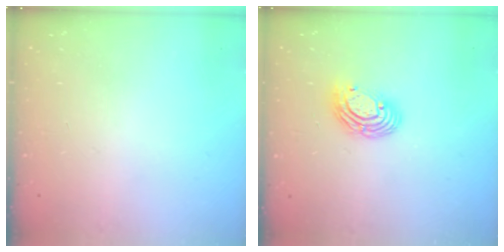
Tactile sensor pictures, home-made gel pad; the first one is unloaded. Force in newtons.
{"total": 8.5, "press": 8.4, "slide": 1.3}